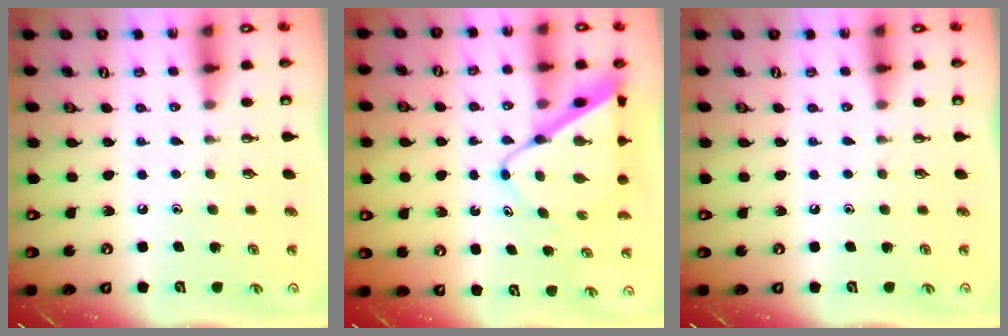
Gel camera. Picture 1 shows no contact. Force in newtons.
{"total": 9.9, "press": 9.9, "slide": 0.7}
{"total": 0.0}